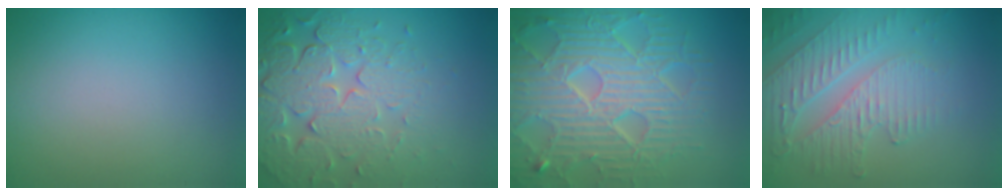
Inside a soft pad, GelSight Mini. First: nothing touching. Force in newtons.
{"total": 7.4, "press": 5.4, "slide": 5.1}
{"total": 8.9, "press": 6.4, "slide": 6.2}
{"total": 5.6, "press": 3.6, "slide": 4.3}